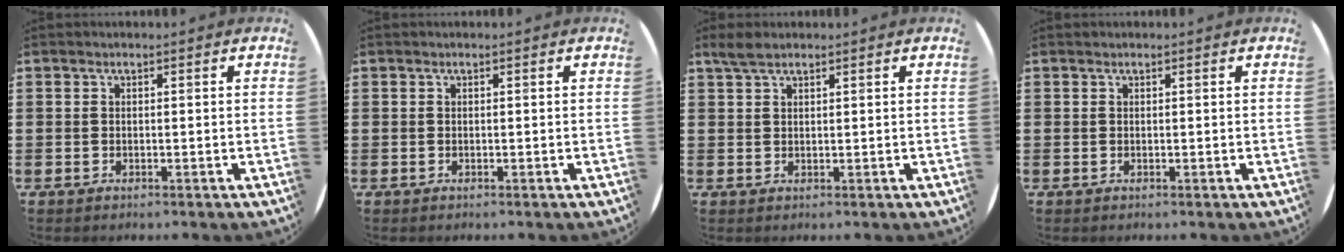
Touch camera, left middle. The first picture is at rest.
{"total": 0.0}
{"total": 2.4, "force": [1.9, 0.8, 1.1], "torque": [-0.026, 0.005, 0.036]}
{"total": 0.0}